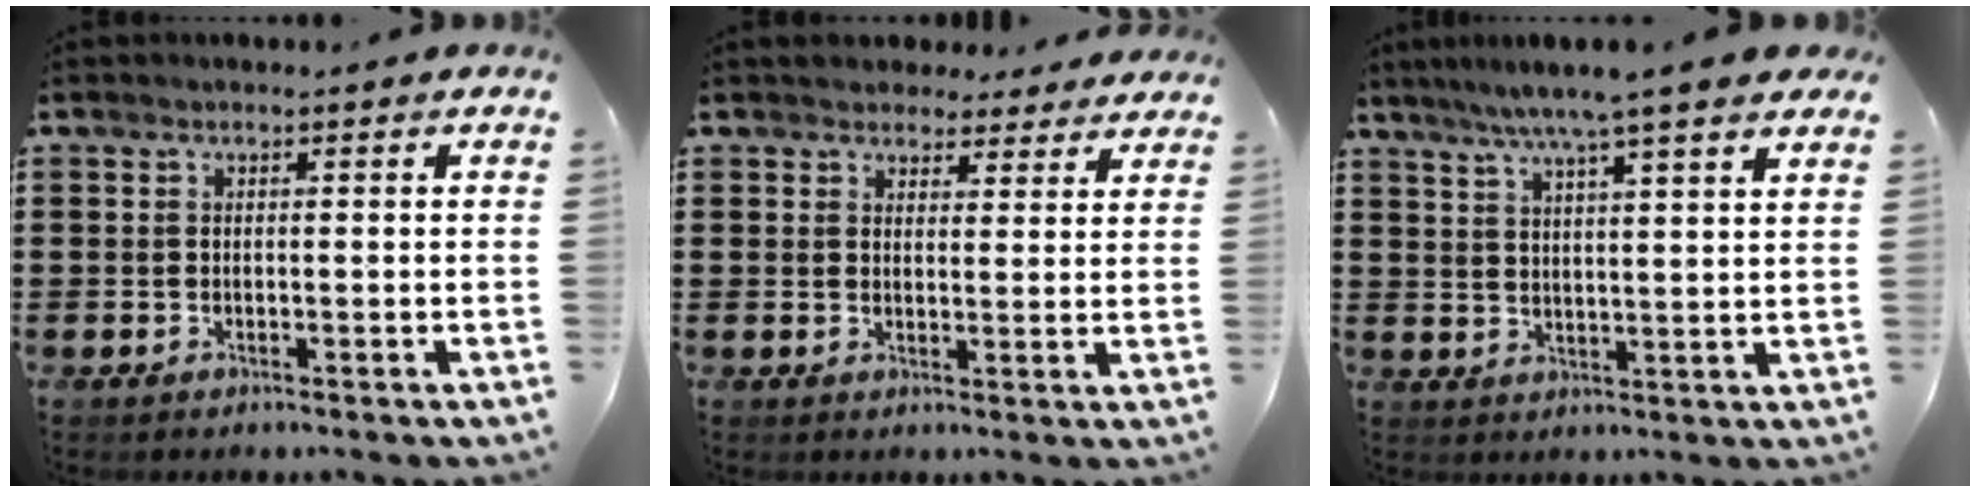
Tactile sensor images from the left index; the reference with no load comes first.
{"total": 3.6, "force": [3.3, 1.3, 0.2], "torque": [-0.017, -0.004, 0.064]}
{"total": 6.3, "force": [5.1, -0.6, 3.7], "torque": [-0.087, -0.016, 0.087]}